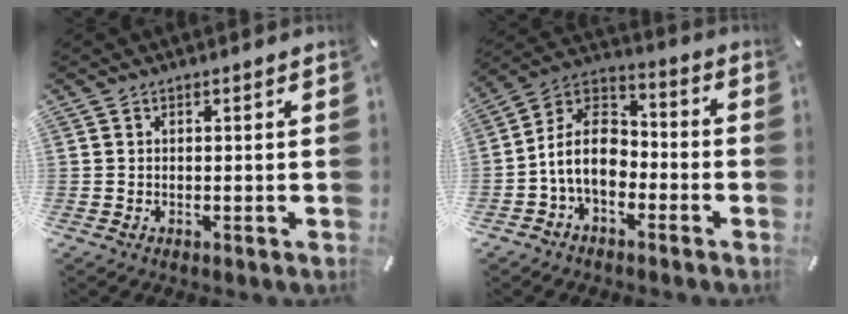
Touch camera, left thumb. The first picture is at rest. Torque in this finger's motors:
{"motor_torque": [0.07, 0.97, 0.90, 0.83, 0.22]}